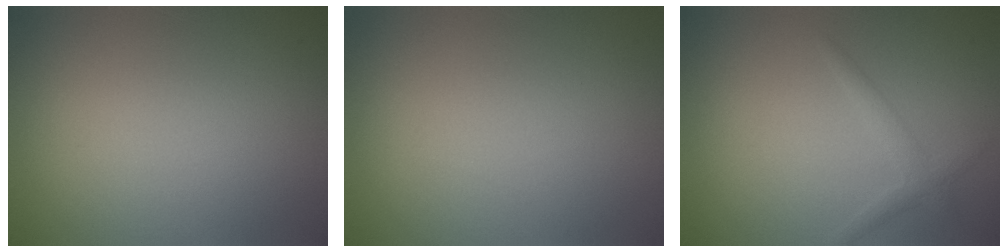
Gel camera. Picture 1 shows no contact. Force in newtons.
{"total": 0.0}
{"total": 1.6, "press": 1.6, "slide": 0.1}